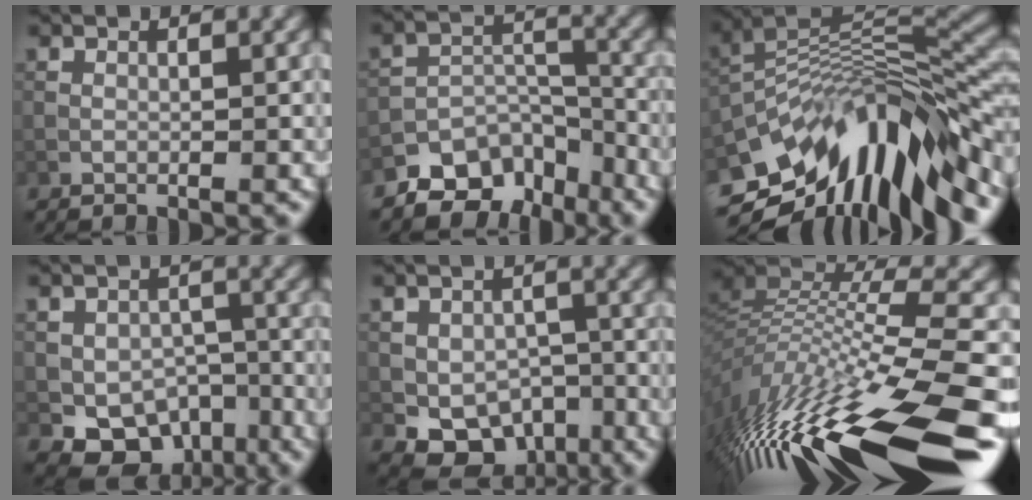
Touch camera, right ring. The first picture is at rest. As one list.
[{"total": 7.2, "force": [-5.7, 3.9, 2.3], "torque": [-0.025, -0.005, -0.091]}, {"total": 13.5, "force": [-7.0, 4.4, 10.7], "torque": [-0.185, 0.022, -0.120]}, {"total": 7.7, "force": [-4.1, 5.3, 3.6], "torque": [-0.041, -0.010, -0.054]}, {"total": 7.2, "force": [-3.4, 5.1, 3.7], "torque": [-0.047, -0.010, -0.046]}, {"total": 15.2, "force": [-7.7, 3.6, 12.6], "torque": [-0.248, 0.017, -0.140]}]